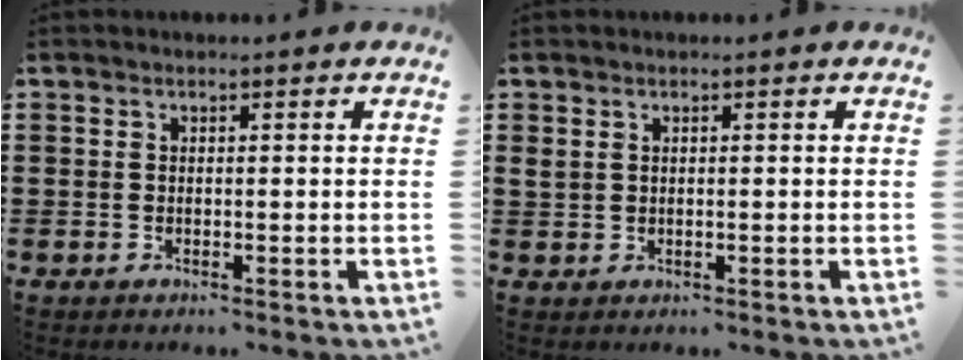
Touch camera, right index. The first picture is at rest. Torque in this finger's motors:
{"motor_torque": [-0.25, 0.33, 0.04, 0.01]}